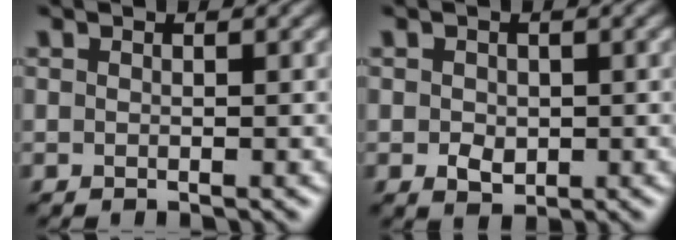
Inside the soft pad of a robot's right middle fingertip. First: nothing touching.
{"total": 1.7, "force": [-0.1, 1.4, 1.0], "torque": [-0.017, -0.005, -0.002]}